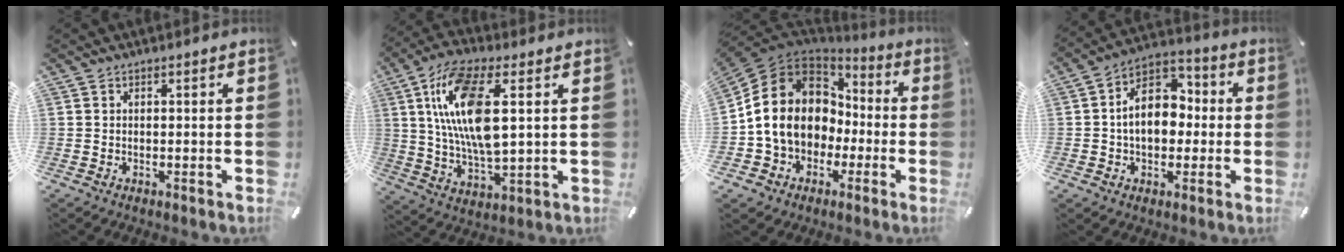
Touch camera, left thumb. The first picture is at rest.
{"total": 16.6, "force": [4.7, 6.8, 14.4], "torque": [-0.294, -0.002, 0.081]}
{"total": 13.8, "force": [-1.5, 12.4, 5.9], "torque": [-0.141, 0.010, -0.022]}
{"total": 11.4, "force": [-0.6, 8.4, 7.6], "torque": [-0.132, 0.012, -0.011]}